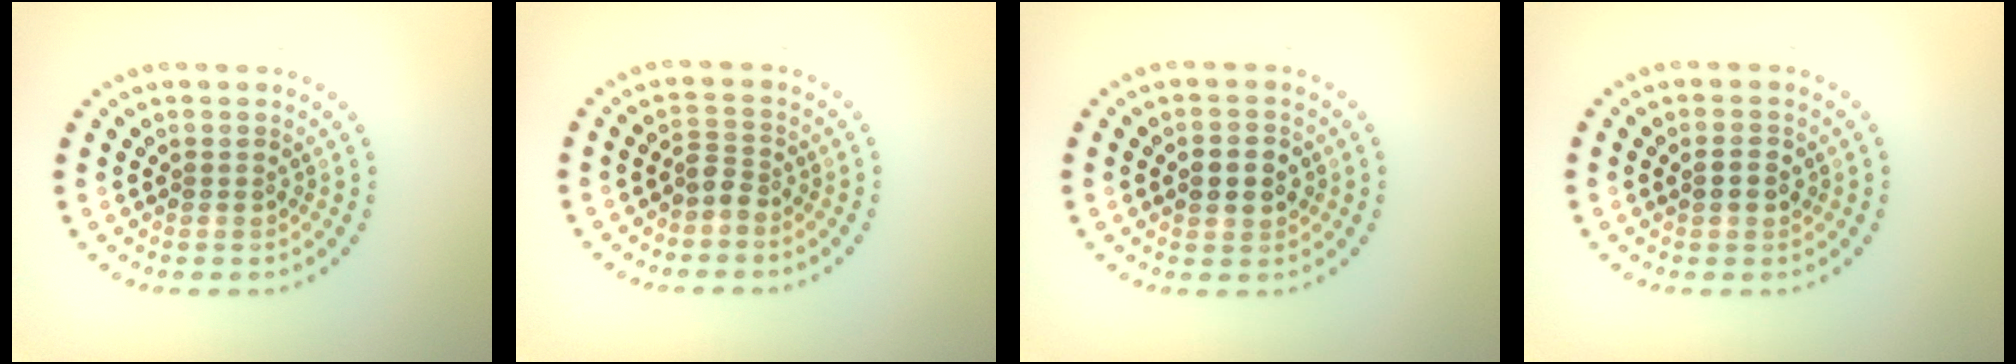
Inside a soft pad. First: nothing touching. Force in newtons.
{"total": 1.5, "press": 1.1, "slide": 1.0}
{"total": 2.7, "press": 2.7, "slide": 0.2}
{"total": 1.4, "press": 1.4, "slide": 0.3}